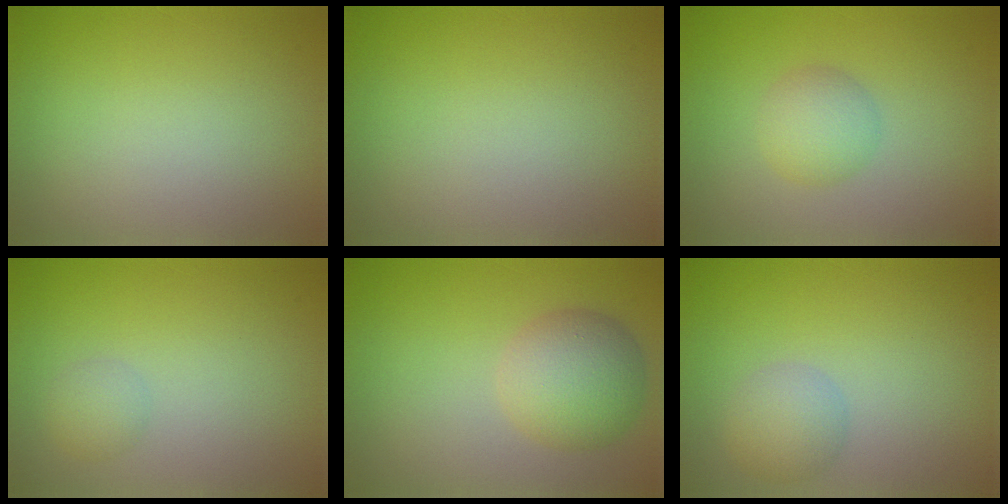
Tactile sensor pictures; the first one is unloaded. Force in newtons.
{"total": 0.0}
{"total": 2.6, "press": 2.6, "slide": 0.1}
{"total": 1.4, "press": 1.4, "slide": 0.1}
{"total": 4.8, "press": 4.8, "slide": 0.2}
{"total": 2.5, "press": 2.5, "slide": 0.1}